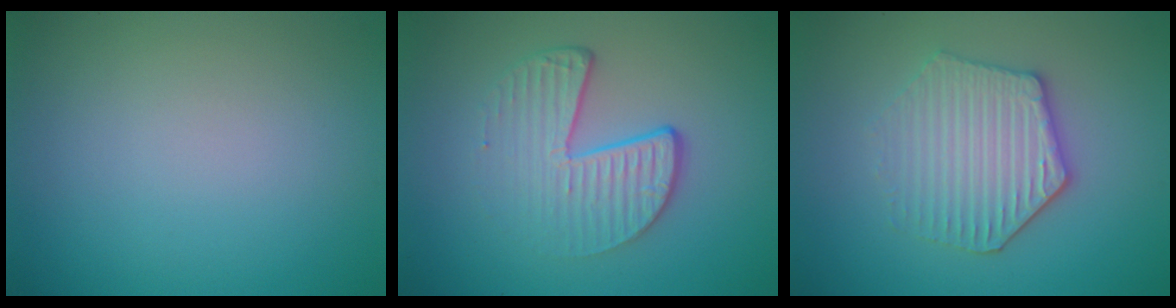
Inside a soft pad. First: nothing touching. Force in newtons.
{"total": 4.7, "press": 3.0, "slide": 3.6}
{"total": 4.2, "press": 3.9, "slide": 1.5}